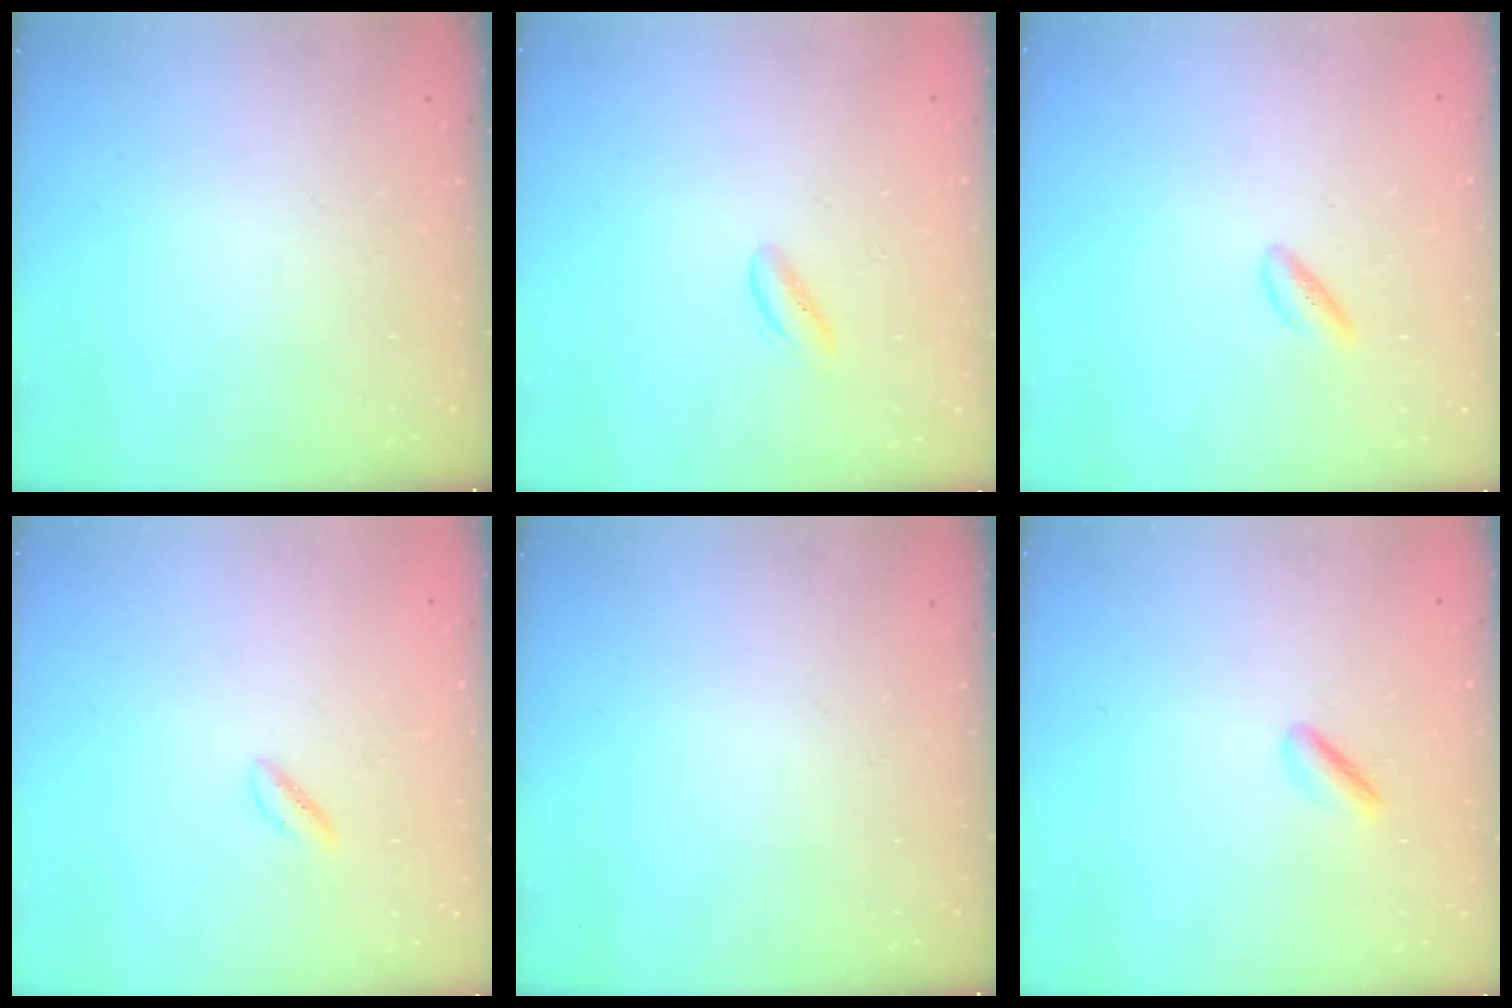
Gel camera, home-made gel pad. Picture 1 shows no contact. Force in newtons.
{"total": 2.4, "press": 2.4, "slide": 0.2}
{"total": 2.7, "press": 2.4, "slide": 1.2}
{"total": 1.9, "press": 1.7, "slide": 1.0}
{"total": 0.0}
{"total": 1.4, "press": 1.2, "slide": 0.7}